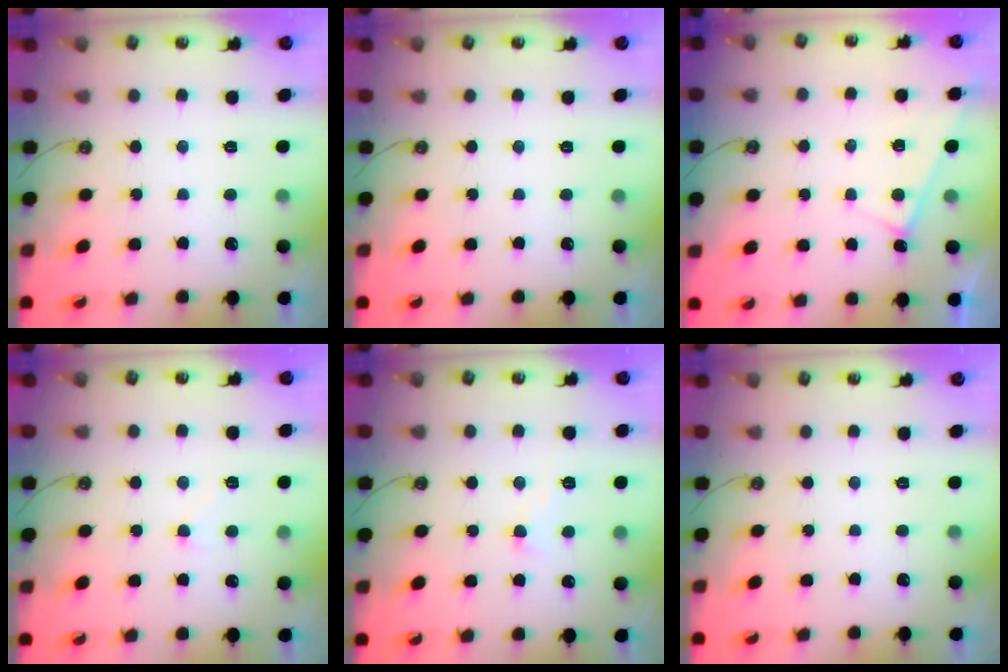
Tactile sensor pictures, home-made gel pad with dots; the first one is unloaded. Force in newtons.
{"total": 0.0}
{"total": 5.1, "press": 5.1, "slide": 0.3}
{"total": 0.8, "press": 0.6, "slide": 0.5}
{"total": 1.2, "press": 1.0, "slide": 0.7}
{"total": 0.0}